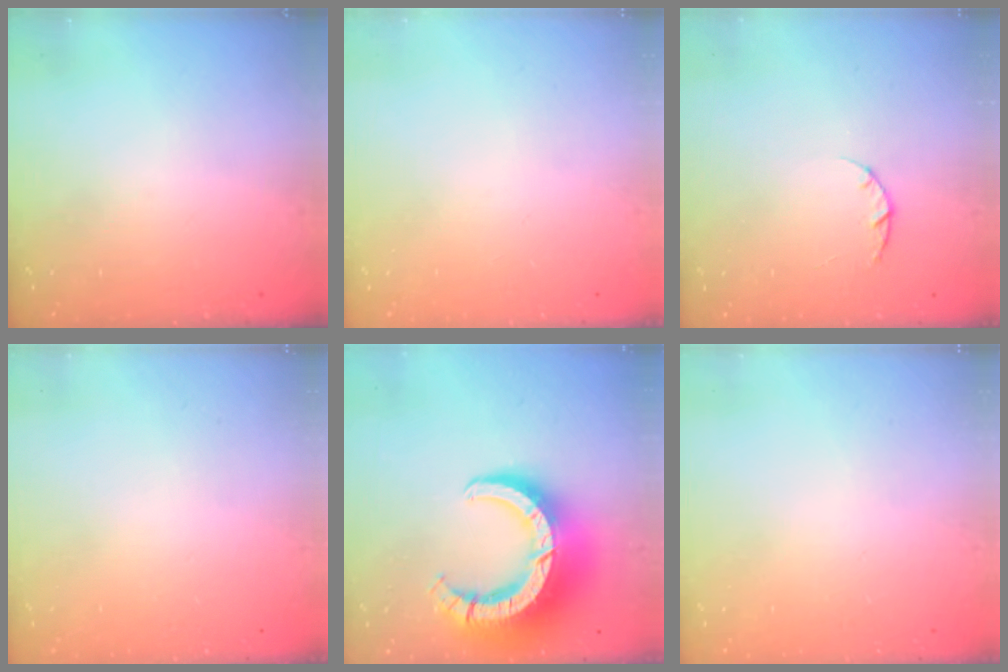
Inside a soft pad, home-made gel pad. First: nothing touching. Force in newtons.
{"total": 0.0}
{"total": 2.0, "press": 1.9, "slide": 0.4}
{"total": 2.6, "press": 2.6, "slide": 0.2}
{"total": 18.5, "press": 18.4, "slide": 1.8}
{"total": 2.6, "press": 2.6, "slide": 0.2}